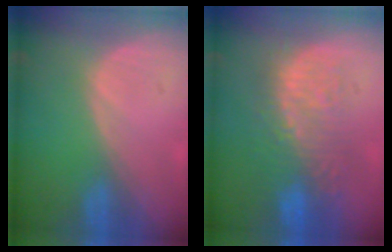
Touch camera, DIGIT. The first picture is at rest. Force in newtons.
{"total": 10.9, "press": 9.6, "slide": 5.2}